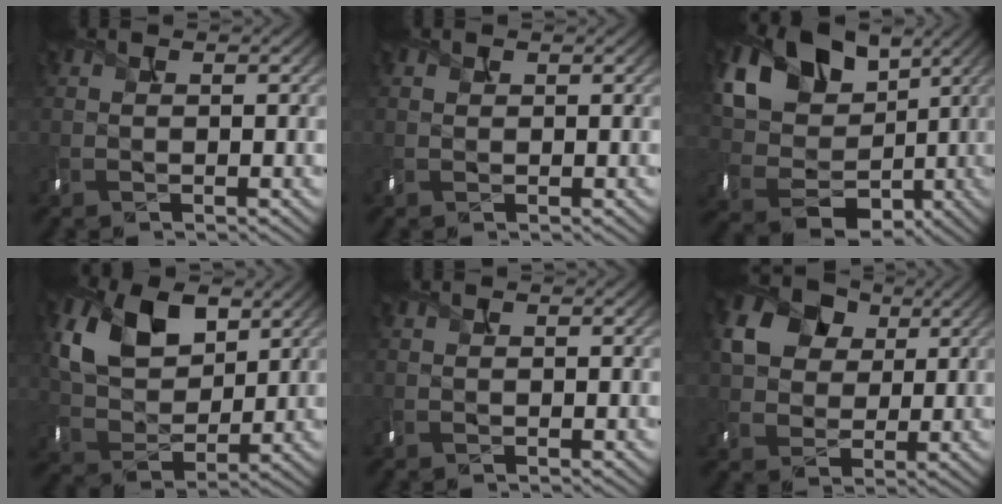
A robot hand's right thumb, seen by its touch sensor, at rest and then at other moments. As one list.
[{"total": 0.6, "force": [0.2, 0.5, 0.2], "torque": [-0.007, -0.002, 0.007]}, {"total": 14.2, "force": [4.1, 11.2, 7.7], "torque": [-0.194, 0.008, 0.085]}, {"total": 10.0, "force": [4.2, 6.5, 6.3], "torque": [-0.146, -0.004, 0.081]}, {"total": 0.0}, {"total": 7.6, "force": [2.8, 6.1, 3.5], "torque": [-0.096, 0.002, 0.044]}]